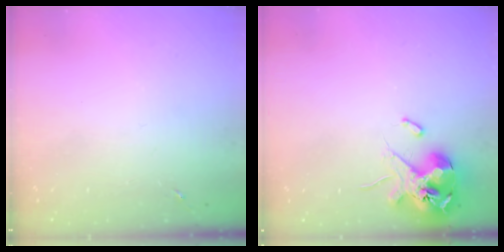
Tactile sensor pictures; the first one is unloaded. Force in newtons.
{"total": 13.6, "press": 13.5, "slide": 1.9}